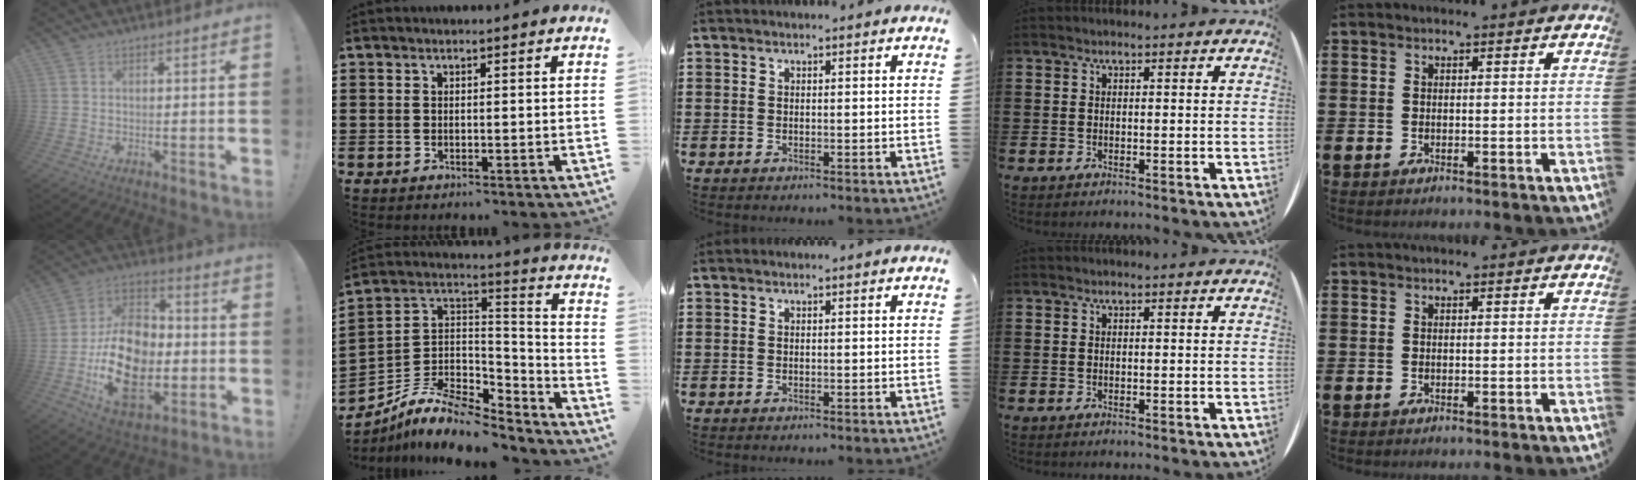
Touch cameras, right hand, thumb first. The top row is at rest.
{"thumb": {"total": 20.9, "force": [-4.0, 14.2, 14.8], "torque": [-0.278, 0.020, -0.061]}, "index": {"total": 9.7, "force": [-7.5, 3.9, 4.8], "torque": [-0.102, 0.014, -0.145]}}